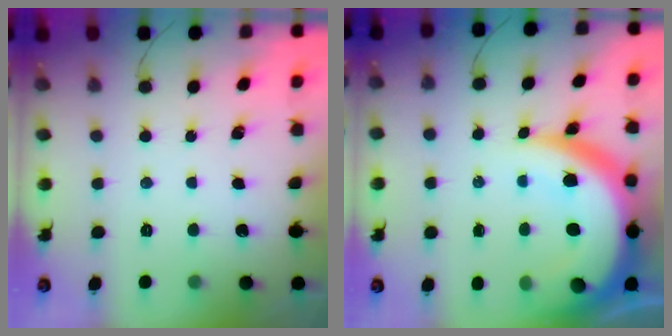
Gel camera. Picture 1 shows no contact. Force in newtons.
{"total": 18.4, "press": 18.3, "slide": 1.9}